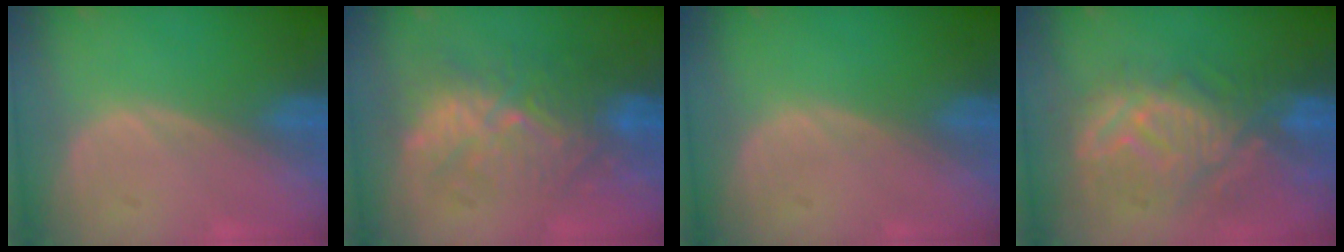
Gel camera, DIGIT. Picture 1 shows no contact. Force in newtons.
{"total": 9.2, "press": 9.0, "slide": 2.1}
{"total": 0.0}
{"total": 10.4, "press": 10.1, "slide": 2.8}